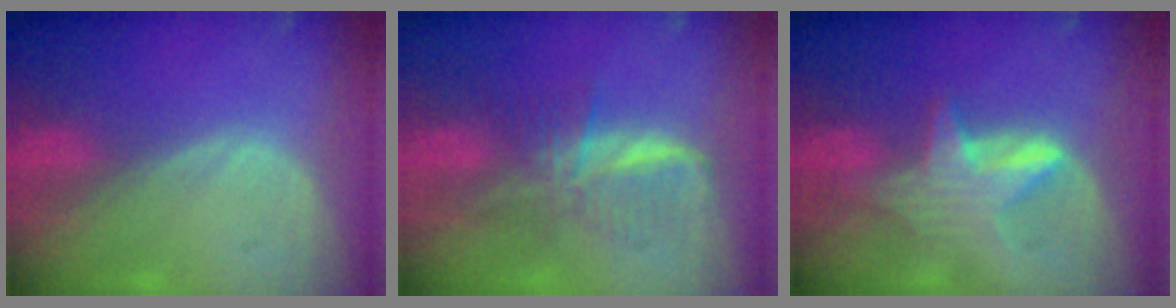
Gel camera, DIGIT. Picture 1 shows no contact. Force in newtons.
{"total": 5.9, "press": 5.9, "slide": 0.8}
{"total": 6.0, "press": 5.9, "slide": 0.9}